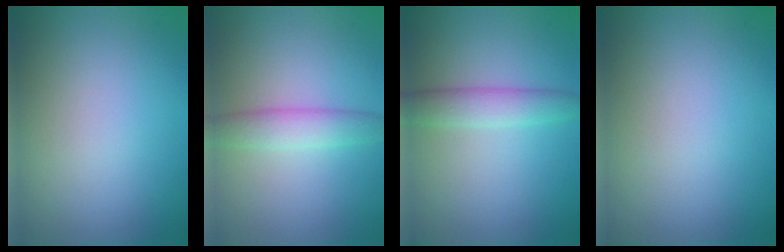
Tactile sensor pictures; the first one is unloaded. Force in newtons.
{"total": 2.9, "press": 2.9, "slide": 0.1}
{"total": 2.8, "press": 2.8, "slide": 0.1}
{"total": 0.0}